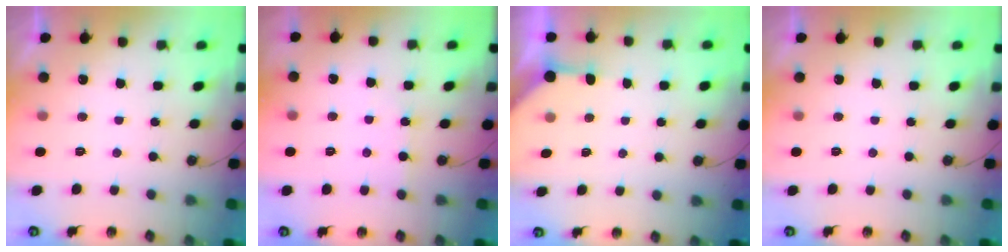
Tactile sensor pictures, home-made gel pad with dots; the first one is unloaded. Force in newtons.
{"total": 2.0, "press": 2.0, "slide": 0.3}
{"total": 2.7, "press": 2.7, "slide": 0.4}
{"total": 0.0}